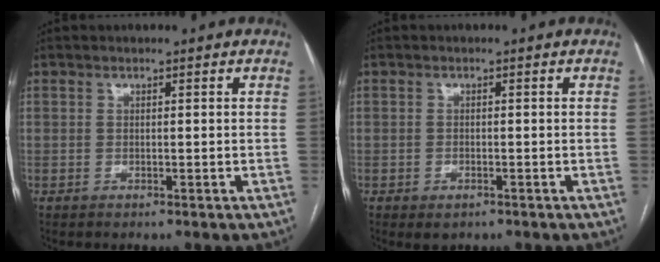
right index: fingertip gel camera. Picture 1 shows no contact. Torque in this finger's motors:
{"motor_torque": [0.33, -0.36, 0.06, 0.00]}